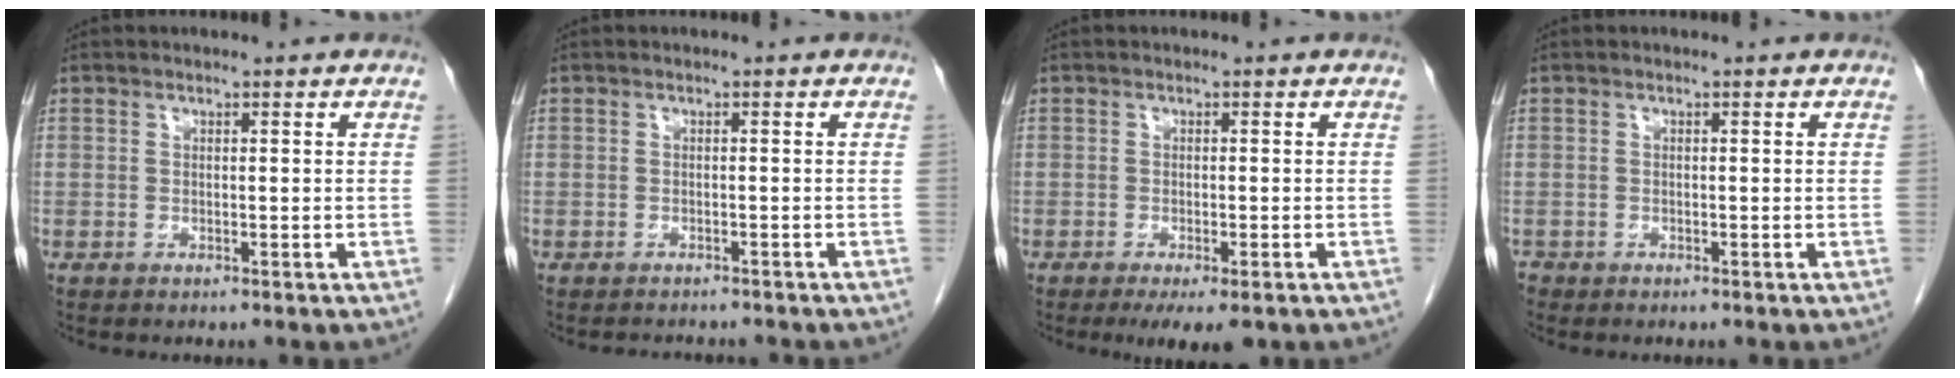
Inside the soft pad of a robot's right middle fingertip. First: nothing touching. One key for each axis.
{"total": 4.6, "fx": -4.2, "fy": 1.1, "fz": 1.5, "tx": -0.016, "ty": -0.002, "tz": -0.051}
{"total": 5.3, "fx": -3.5, "fy": 1.4, "fz": 3.7, "tx": -0.048, "ty": -0.013, "tz": -0.047}
{"total": 1.0, "fx": -0.9, "fy": 0.6, "fz": 0.1, "tx": -0.007, "ty": 0.000, "tz": -0.016}